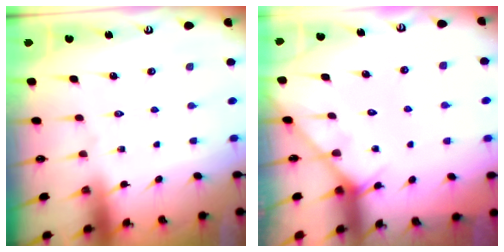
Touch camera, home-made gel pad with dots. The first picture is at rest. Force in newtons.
{"total": 5.3, "press": 5.2, "slide": 0.6}